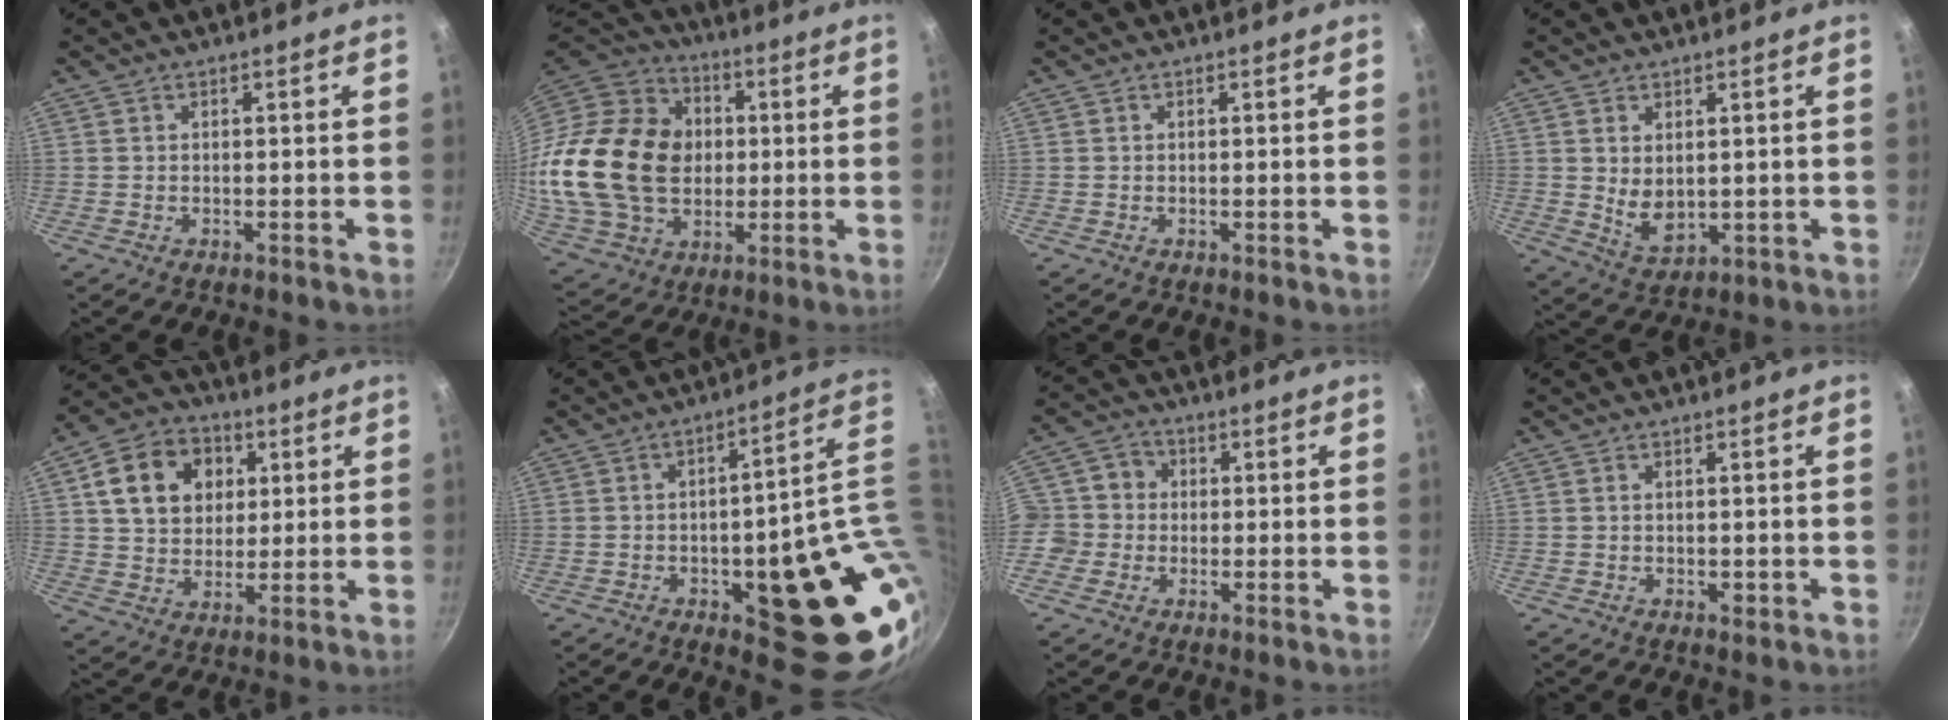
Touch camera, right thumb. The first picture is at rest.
{"total": 30.1, "force": [1.4, 22.8, 19.6], "torque": [-0.379, 0.022, 0.034]}
{"total": 0.0}
{"total": 6.0, "force": [1.1, 3.8, 4.5], "torque": [-0.070, -0.021, 0.035]}
{"total": 14.1, "force": [4.1, 11.2, 7.5], "torque": [-0.105, 0.005, 0.063]}
{"total": 22.3, "force": [-1.1, 8.2, 20.7], "torque": [-0.207, 0.001, 0.000]}
{"total": 7.1, "force": [-0.4, 6.7, 2.3], "torque": [-0.002, 0.017, -0.028]}
{"total": 1.2, "force": [-0.3, 0.7, 0.9], "torque": [-0.014, -0.001, -0.003]}